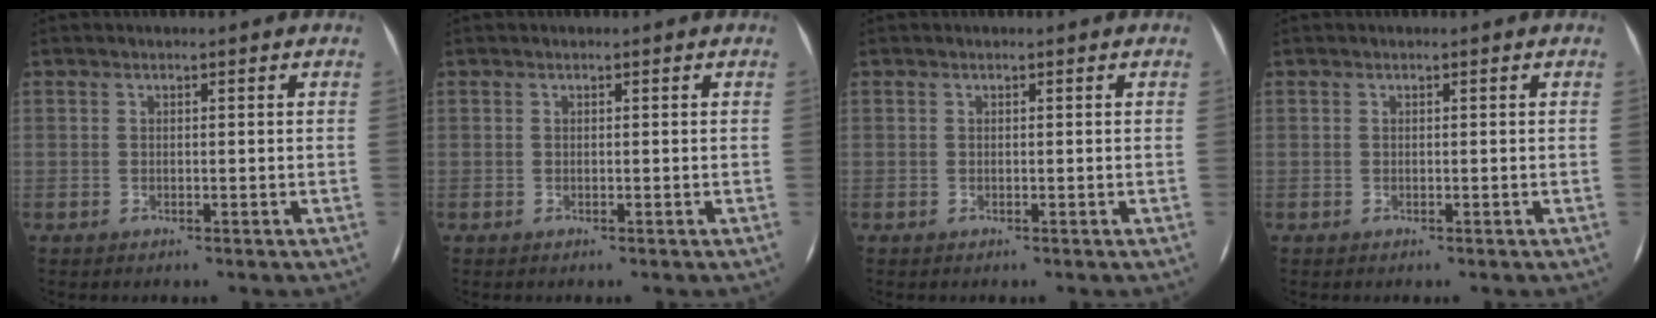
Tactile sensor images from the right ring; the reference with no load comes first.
{"total": 0.0}
{"total": 0.0}
{"total": 0.0}